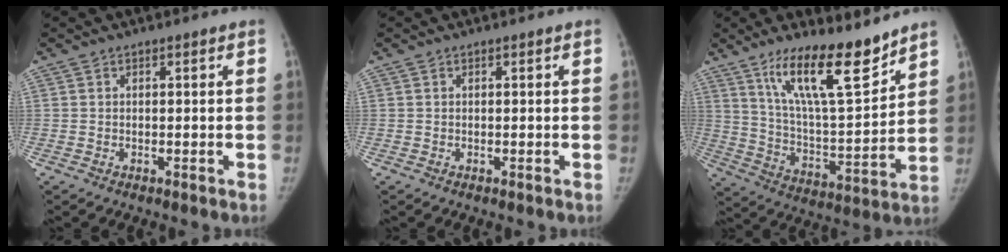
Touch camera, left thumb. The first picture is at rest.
{"total": 0.0}
{"total": 17.4, "force": [12.2, 4.1, 11.6], "torque": [-0.168, -0.081, 0.220]}